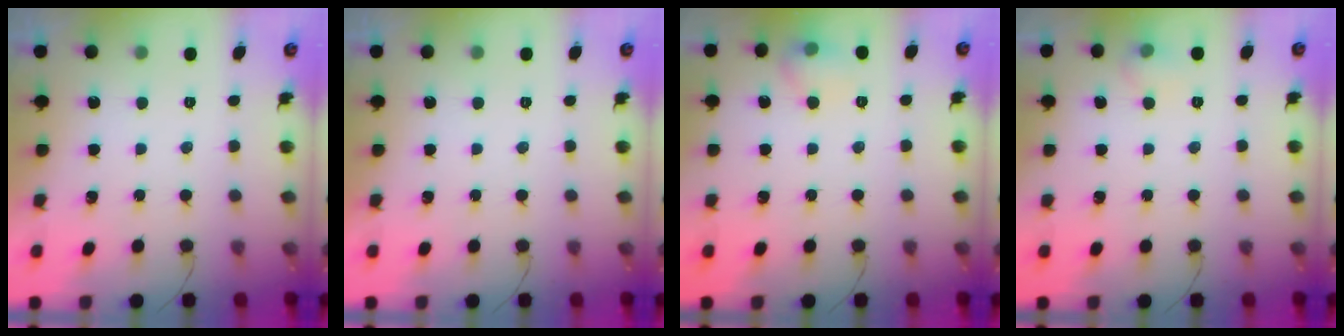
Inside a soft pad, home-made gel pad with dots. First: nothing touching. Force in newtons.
{"total": 0.0}
{"total": 6.3, "press": 6.2, "slide": 1.4}
{"total": 7.9, "press": 4.8, "slide": 6.3}